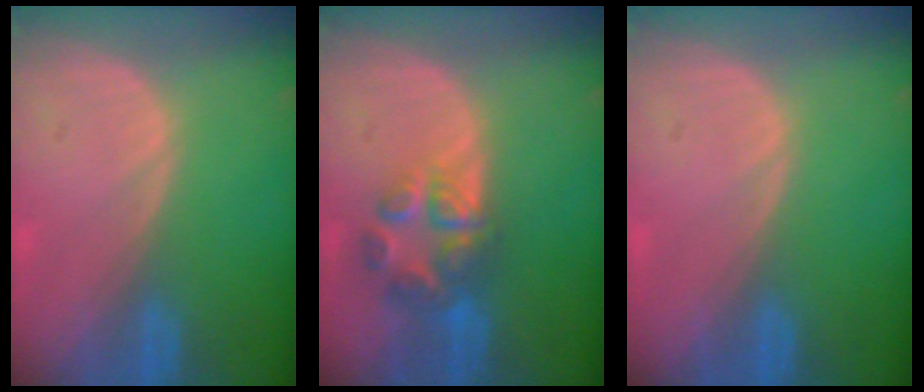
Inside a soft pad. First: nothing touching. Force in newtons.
{"total": 7.1, "press": 5.9, "slide": 3.8}
{"total": 0.0}